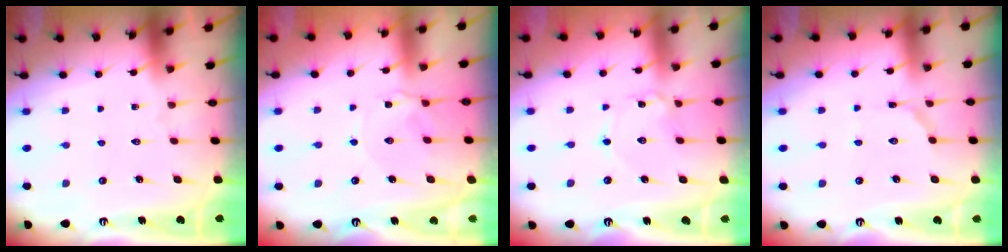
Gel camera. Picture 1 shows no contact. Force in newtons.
{"total": 2.3, "press": 2.2, "slide": 0.4}
{"total": 2.0, "press": 2.0, "slide": 0.2}
{"total": 3.5, "press": 3.5, "slide": 0.4}